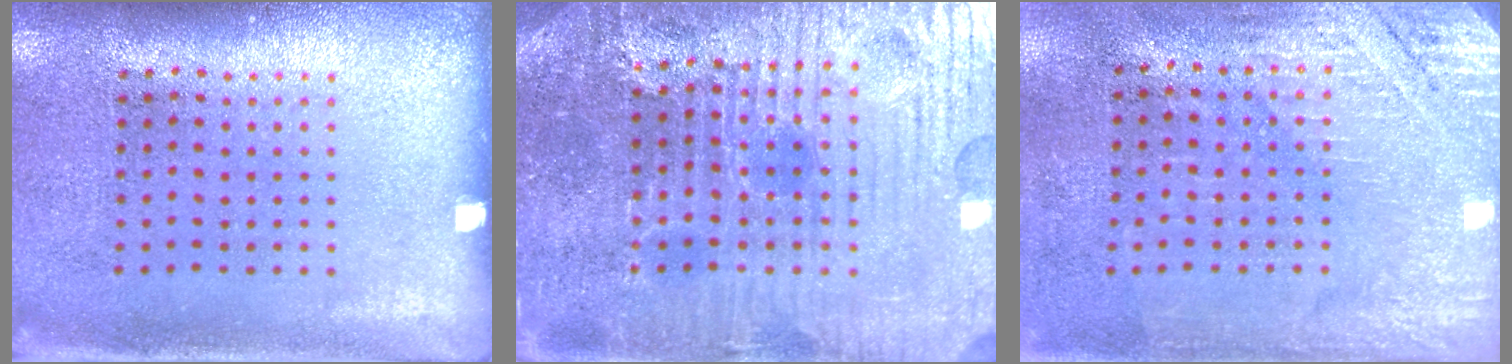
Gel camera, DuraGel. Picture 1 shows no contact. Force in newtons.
{"total": 5.8, "press": 5.4, "slide": 2.0}
{"total": 2.7, "press": 2.4, "slide": 1.2}